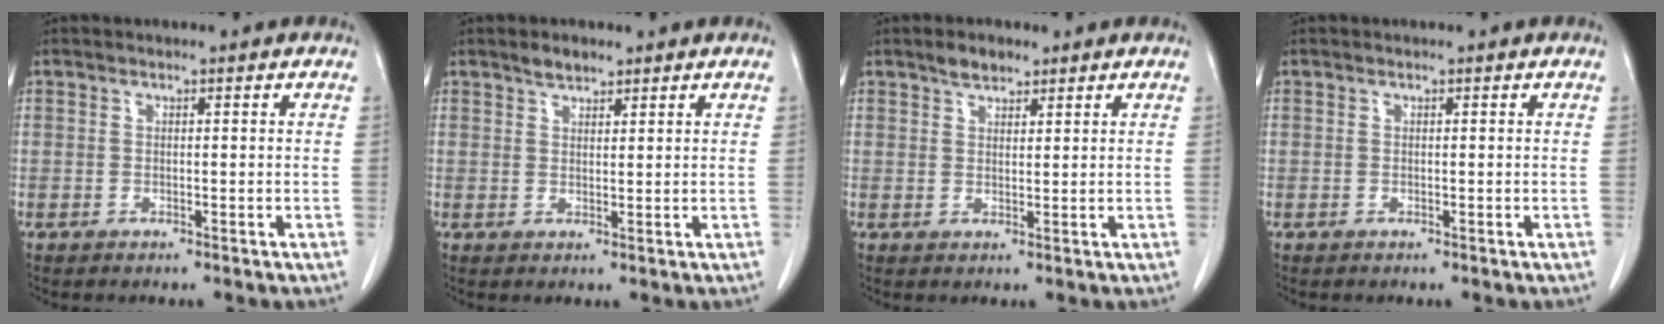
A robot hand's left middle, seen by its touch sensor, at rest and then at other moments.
{"total": 2.3, "force": [1.9, 0.9, 0.9], "torque": [-0.020, 0.003, 0.032]}
{"total": 2.7, "force": [2.1, 1.3, 1.2], "torque": [-0.025, 0.006, 0.036]}
{"total": 0.0}